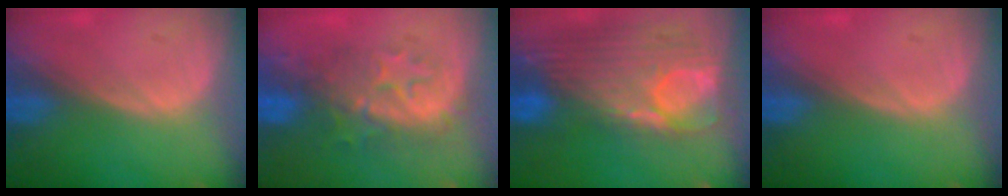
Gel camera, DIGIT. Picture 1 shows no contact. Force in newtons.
{"total": 8.3, "press": 8.2, "slide": 1.4}
{"total": 12.6, "press": 10.7, "slide": 6.6}
{"total": 0.0}